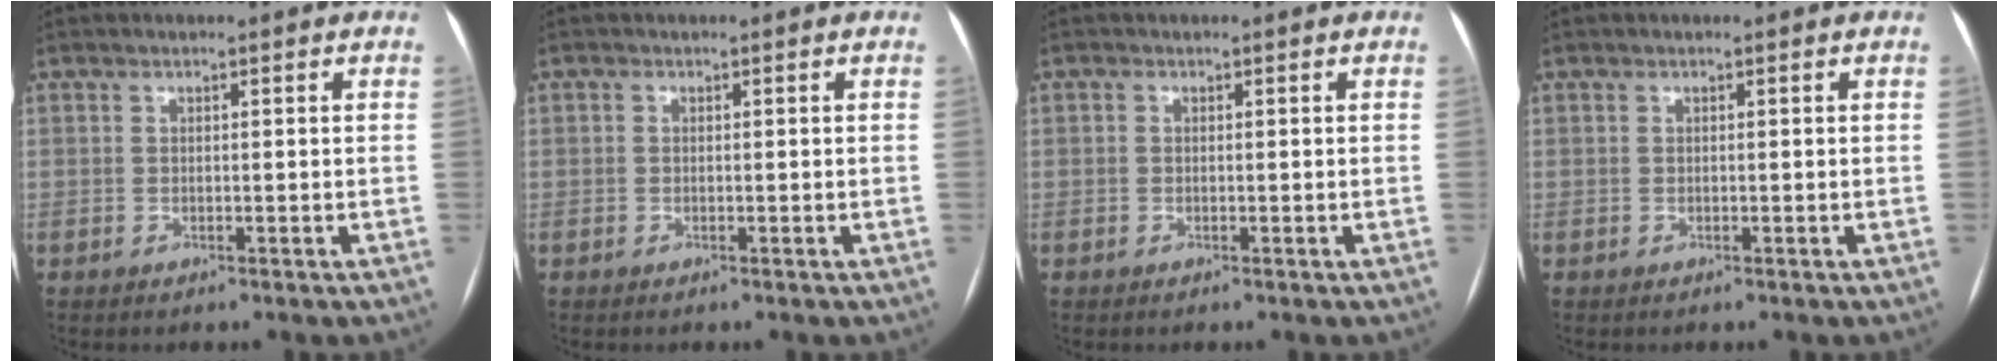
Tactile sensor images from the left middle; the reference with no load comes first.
{"total": 0.0}
{"total": 0.0}
{"total": 0.0}